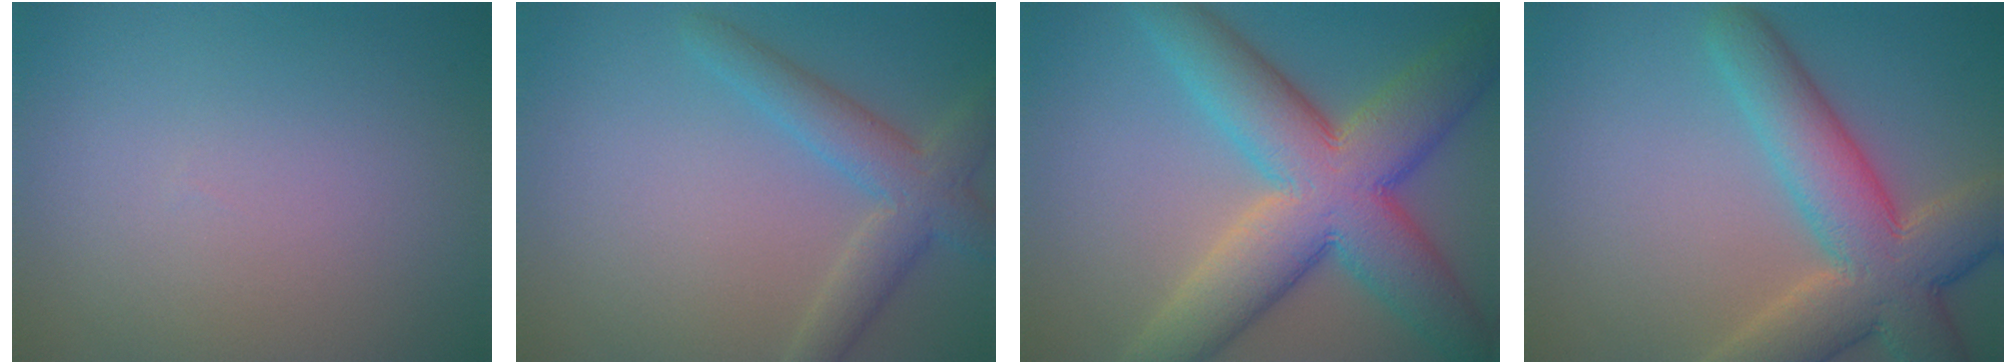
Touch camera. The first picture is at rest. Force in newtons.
{"total": 4.2, "press": 4.2, "slide": 0.5}
{"total": 12.0, "press": 11.9, "slide": 0.8}
{"total": 9.1, "press": 9.0, "slide": 0.5}